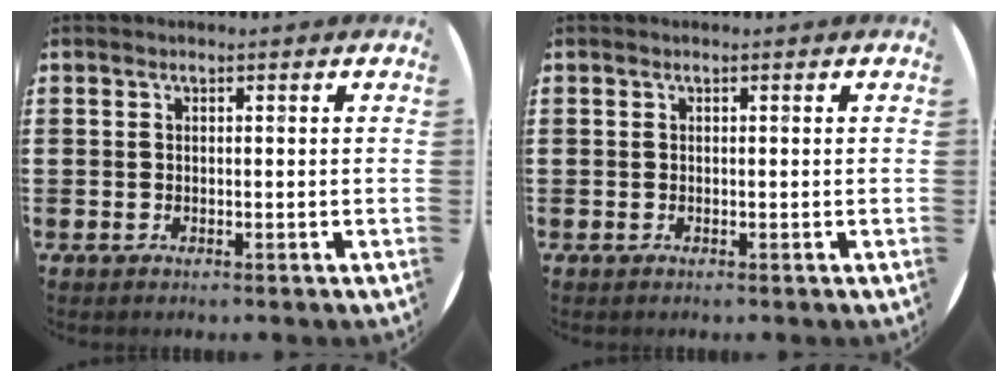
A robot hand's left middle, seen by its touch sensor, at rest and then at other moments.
{"total": 0.0}